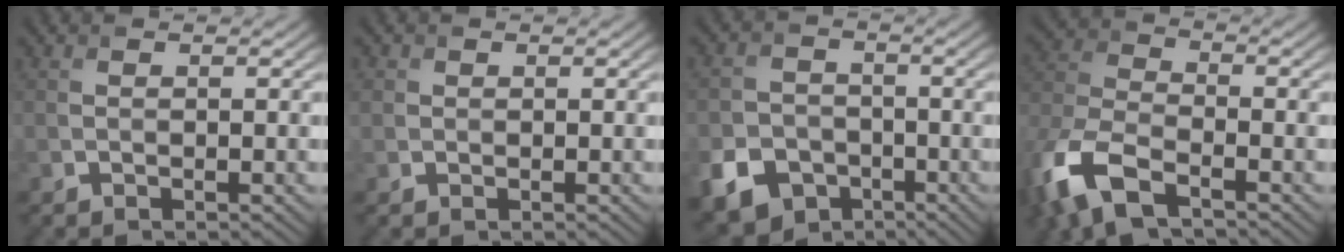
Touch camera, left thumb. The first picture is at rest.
{"total": 1.0, "force": [0.2, 1.0, -0.1], "torque": [0.003, 0.002, -0.001]}
{"total": 11.4, "force": [-6.2, 8.8, 3.7], "torque": [-0.094, -0.054, -0.113]}
{"total": 11.6, "force": [-6.4, 5.3, 8.1], "torque": [-0.204, -0.015, -0.138]}